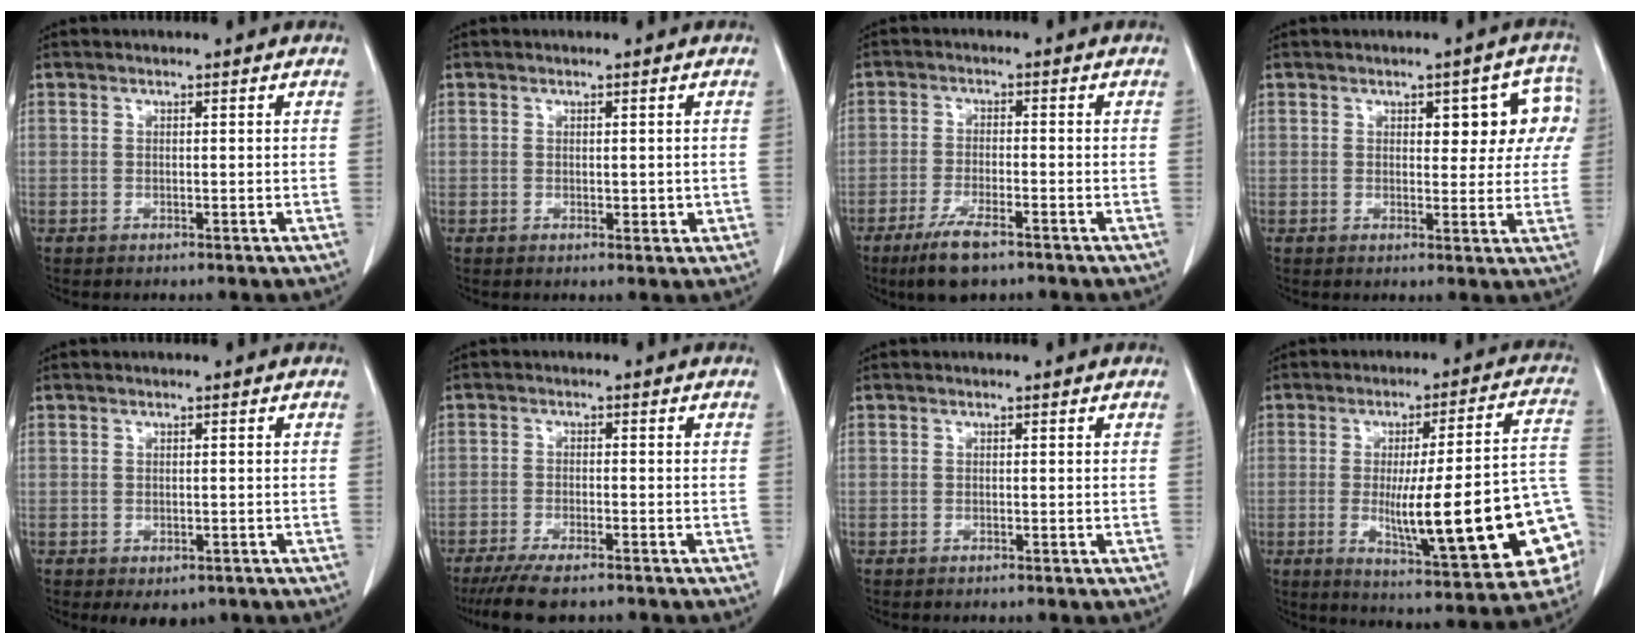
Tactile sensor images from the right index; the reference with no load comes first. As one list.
[{"total": 1.6, "force": [0.0, 0.9, 1.3], "torque": [-0.014, -0.003, 0.003]}, {"total": 6.7, "force": [-4.6, 1.3, 4.8], "torque": [-0.099, -0.016, -0.075]}, {"total": 7.2, "force": [2.2, 3.4, 5.9], "torque": [-0.050, 0.024, 0.024]}, {"total": 3.1, "force": [-1.8, 1.9, 1.5], "torque": [-0.010, -0.002, -0.015]}, {"total": 7.4, "force": [-6.0, 1.4, 4.1], "torque": [-0.070, -0.018, -0.097]}, {"total": 0.0}, {"total": 23.3, "force": [-4.6, 2.7, 22.7], "torque": [-0.251, 0.009, -0.053]}]